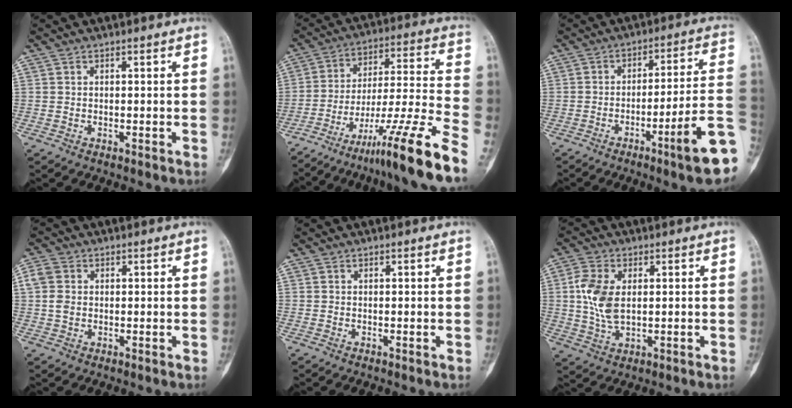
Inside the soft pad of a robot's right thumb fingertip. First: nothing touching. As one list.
[{"total": 20.1, "force": [-13.8, 1.0, 14.5], "torque": [-0.230, 0.079, -0.223]}, {"total": 14.2, "force": [-6.1, 0.9, 12.8], "torque": [-0.167, 0.029, -0.090]}, {"total": 3.8, "force": [0.5, 3.0, 2.2], "torque": [-0.051, 0.008, 0.007]}, {"total": 0.0}, {"total": 8.5, "force": [1.0, 4.9, 6.9], "torque": [-0.148, -0.002, 0.023]}]